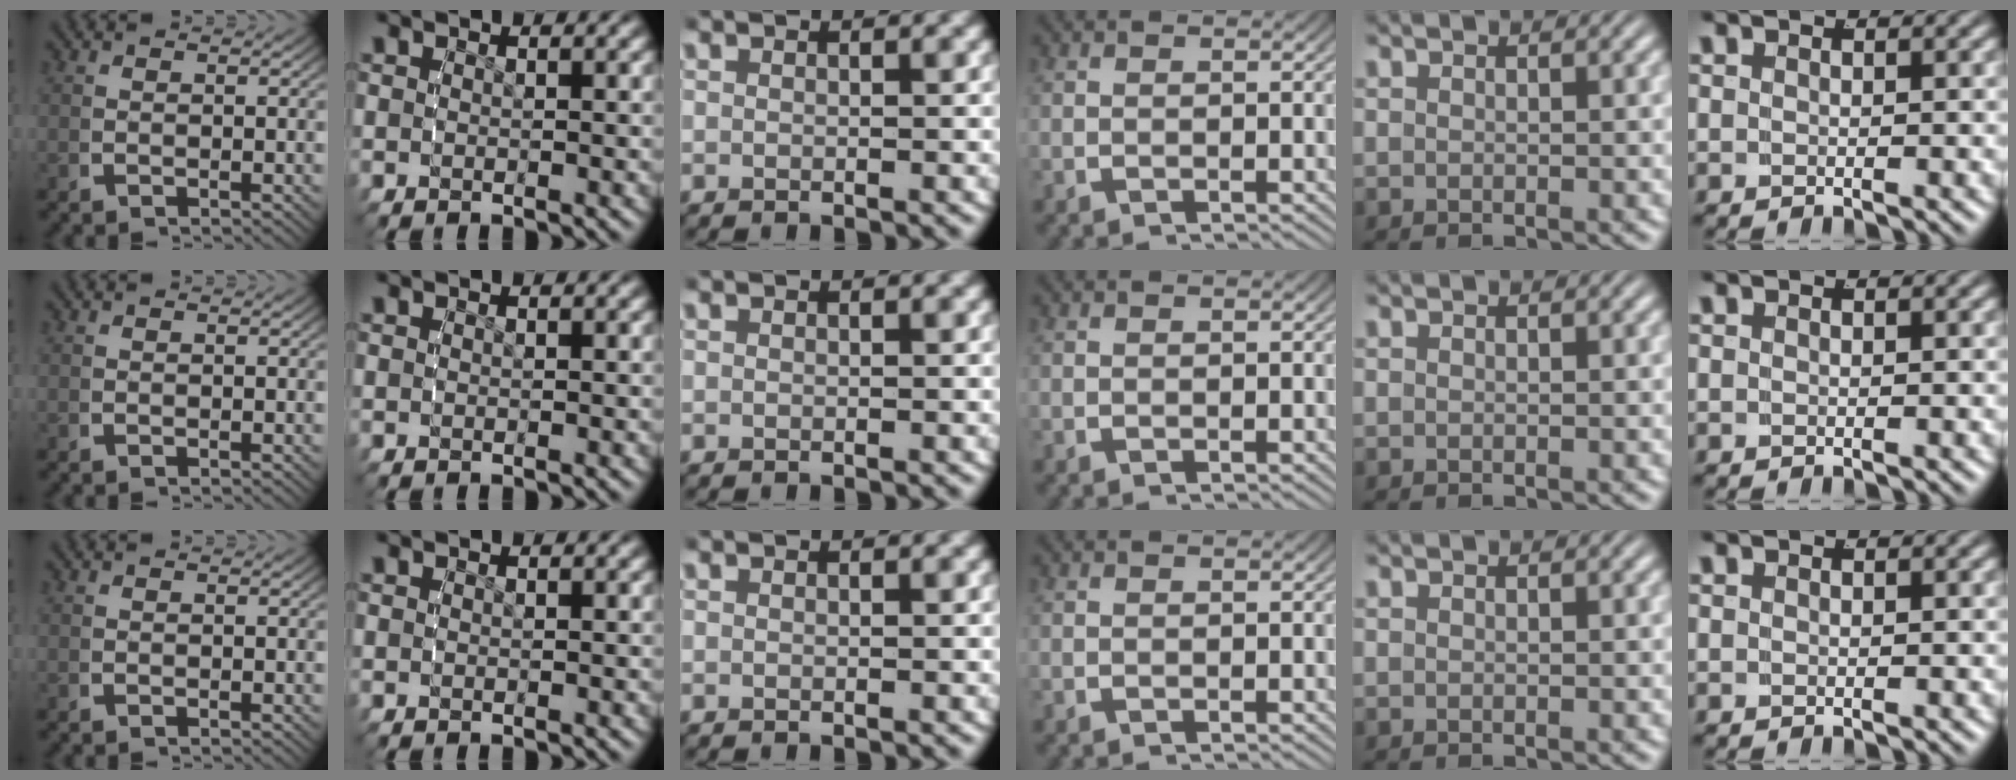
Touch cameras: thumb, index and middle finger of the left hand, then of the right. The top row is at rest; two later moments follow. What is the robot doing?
{"motion": "reach", "object": "paper plate"}